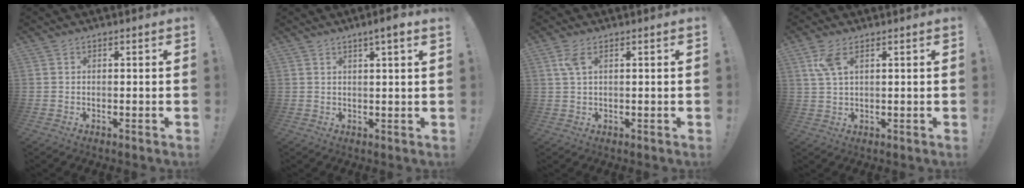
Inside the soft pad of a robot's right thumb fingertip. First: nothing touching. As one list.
[{"total": 3.8, "force": [2.2, -0.2, 3.1], "torque": [-0.046, -0.013, 0.031]}, {"total": 3.3, "force": [1.4, 1.3, 2.7], "torque": [-0.052, 0.001, 0.025]}, {"total": 5.5, "force": [2.7, 2.1, 4.3], "torque": [-0.083, -0.003, 0.049]}]